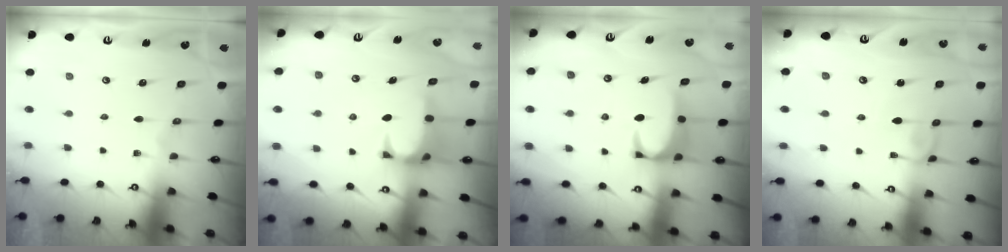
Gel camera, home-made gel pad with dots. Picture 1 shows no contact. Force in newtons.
{"total": 1.4, "press": 1.2, "slide": 0.7}
{"total": 3.8, "press": 3.7, "slide": 0.7}
{"total": 3.4, "press": 3.4, "slide": 0.1}